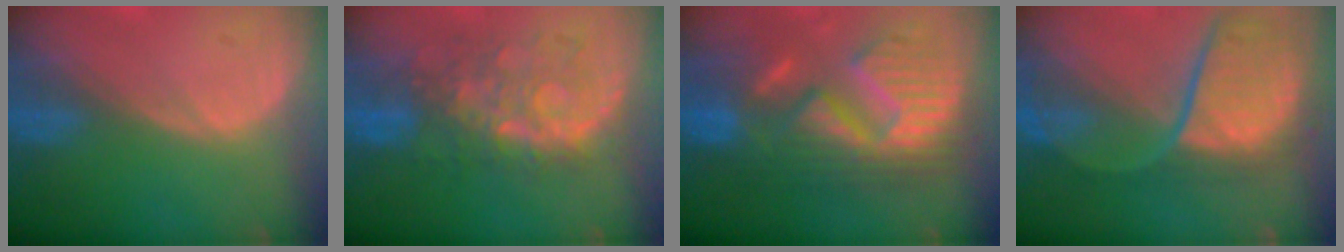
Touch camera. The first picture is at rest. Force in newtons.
{"total": 8.6, "press": 8.3, "slide": 2.1}
{"total": 12.7, "press": 12.7, "slide": 1.3}
{"total": 10.7, "press": 9.7, "slide": 4.4}